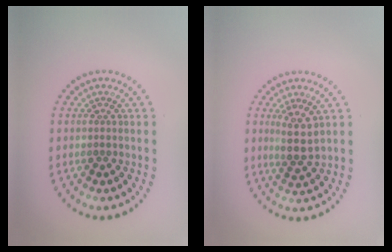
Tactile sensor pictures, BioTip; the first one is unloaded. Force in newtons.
{"total": 2.7, "press": 2.1, "slide": 1.6}